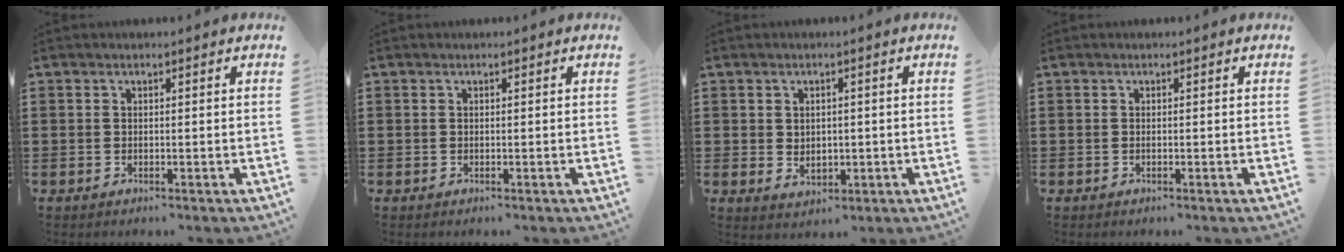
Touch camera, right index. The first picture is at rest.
{"total": 0.0}
{"total": 2.1, "force": [0.5, 1.8, 0.8], "torque": [-0.013, 0.004, 0.006]}
{"total": 0.0}